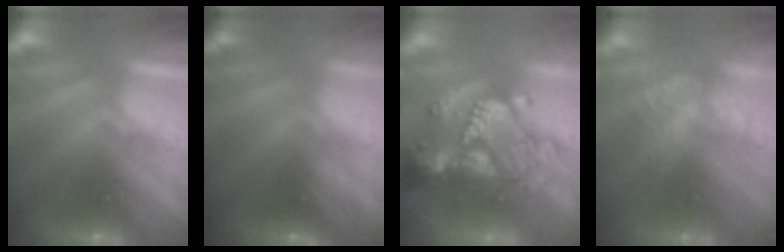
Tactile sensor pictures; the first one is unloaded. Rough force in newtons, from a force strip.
{"total": 4.4}
{"total": 9.0}
{"total": 9.3}